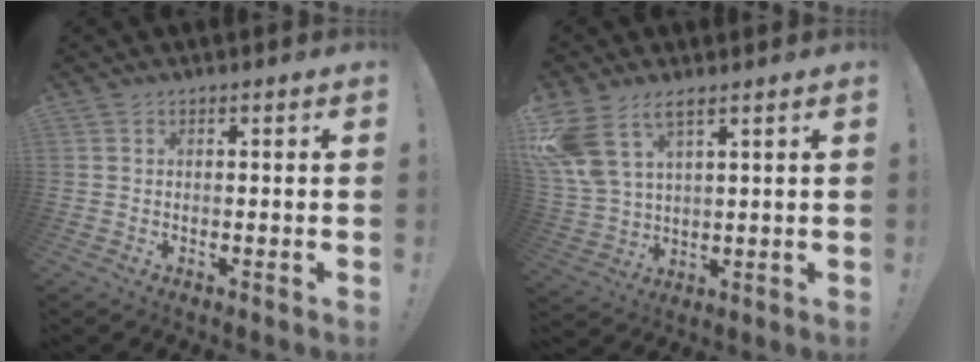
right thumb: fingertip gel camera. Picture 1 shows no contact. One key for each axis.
{"total": 9.7, "fx": 6.2, "fy": 4.5, "fz": 5.9, "tx": -0.126, "ty": -0.023, "tz": 0.124}